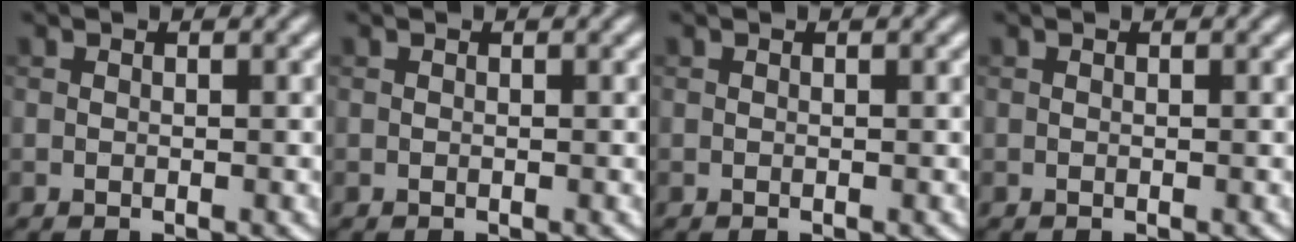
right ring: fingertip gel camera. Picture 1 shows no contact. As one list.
[{"total": 0.0}, {"total": 0.0}, {"total": 0.0}]